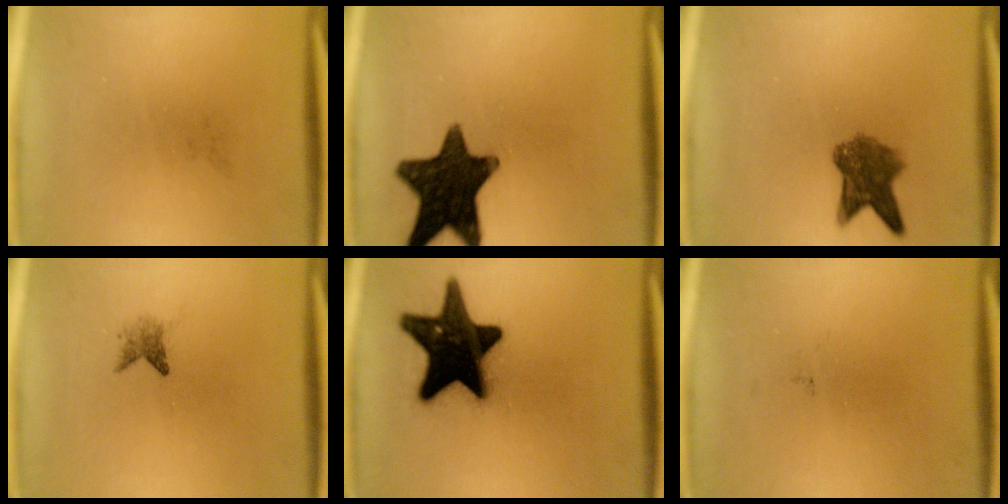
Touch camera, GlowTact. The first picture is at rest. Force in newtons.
{"total": 15.8}
{"total": 6.3}
{"total": 1.6}
{"total": 18.9}
{"total": 0.0}